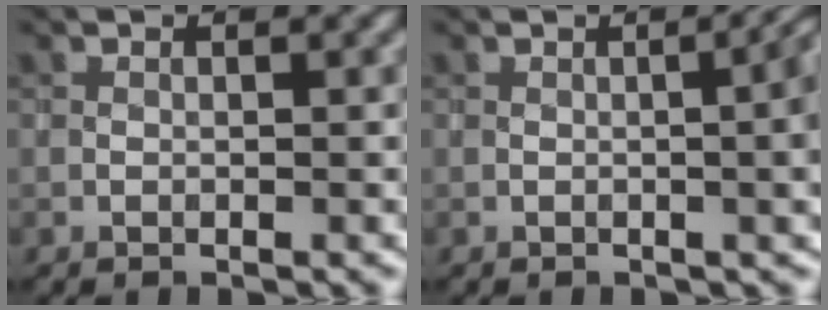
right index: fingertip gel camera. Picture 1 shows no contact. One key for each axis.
{"total": 6.1, "fx": -0.1, "fy": 2.5, "fz": 5.6, "tx": -0.044, "ty": 0.004, "tz": 0.001}